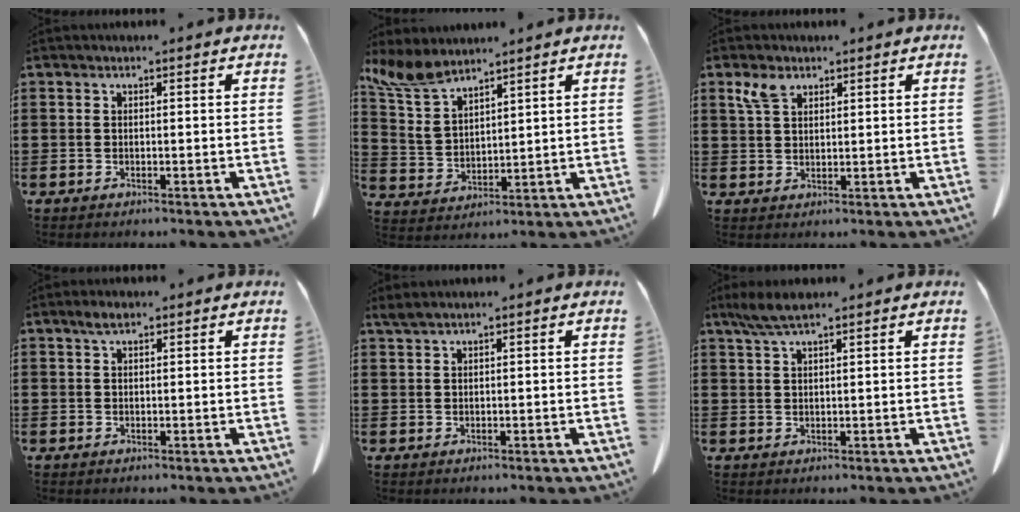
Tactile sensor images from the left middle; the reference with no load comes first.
{"total": 7.3, "force": [5.6, 3.0, 3.6], "torque": [-0.100, -0.019, 0.104]}
{"total": 3.4, "force": [2.2, 1.8, 1.9], "torque": [-0.046, 0.004, 0.042]}
{"total": 1.8, "force": [1.0, 0.8, 1.2], "torque": [-0.028, 0.004, 0.019]}
{"total": 1.2, "force": [1.0, 0.1, 0.7], "torque": [-0.017, -0.003, 0.020]}
{"total": 4.1, "force": [2.9, 0.6, 2.9], "torque": [-0.062, -0.001, 0.054]}